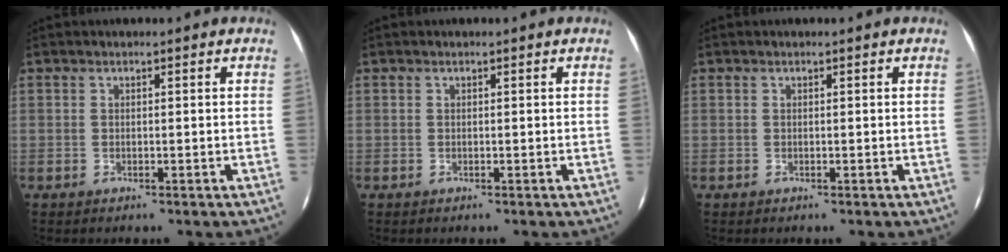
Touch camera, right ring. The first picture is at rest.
{"total": 0.0}
{"total": 0.0}